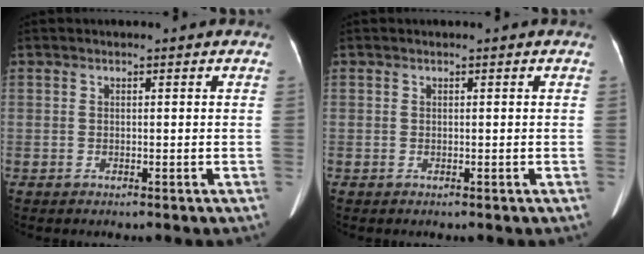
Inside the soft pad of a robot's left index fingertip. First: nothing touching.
{"total": 0.0}